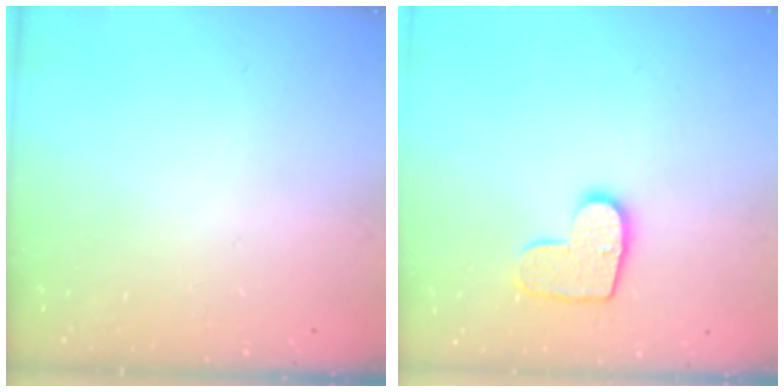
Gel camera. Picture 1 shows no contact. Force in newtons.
{"total": 10.4, "press": 10.4, "slide": 0.5}